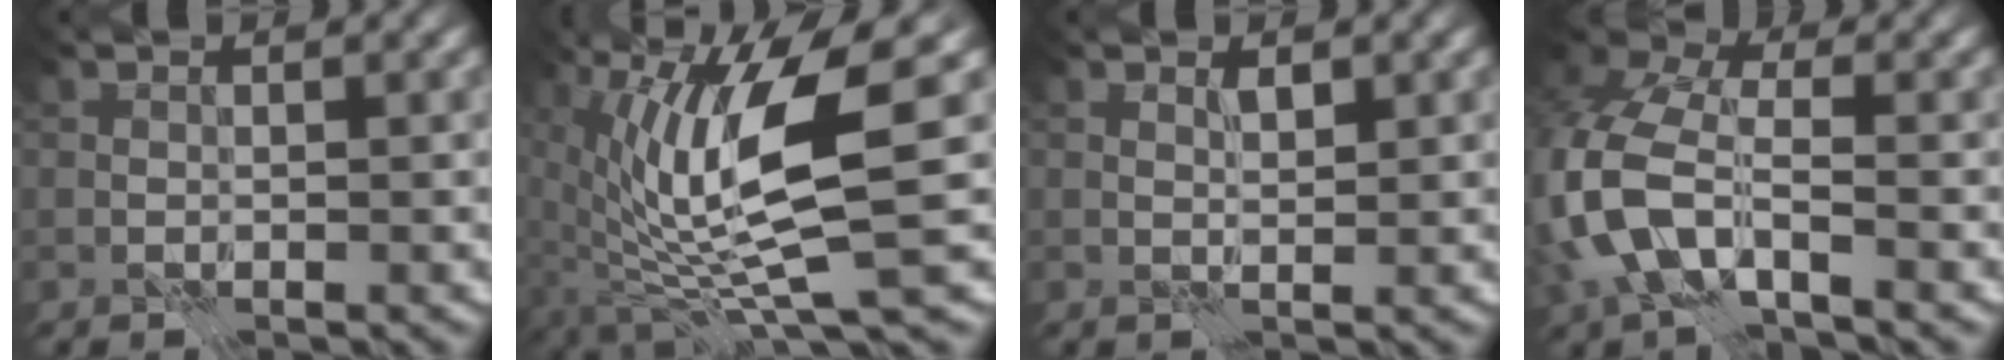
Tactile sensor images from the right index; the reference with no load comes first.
{"total": 10.2, "force": [1.3, 1.7, 10.0], "torque": [-0.186, -0.015, 0.028]}
{"total": 0.9, "force": [0.8, -0.2, 0.3], "torque": [-0.005, 0.001, 0.013]}
{"total": 7.9, "force": [-3.1, 4.4, 5.8], "torque": [-0.139, 0.003, -0.075]}